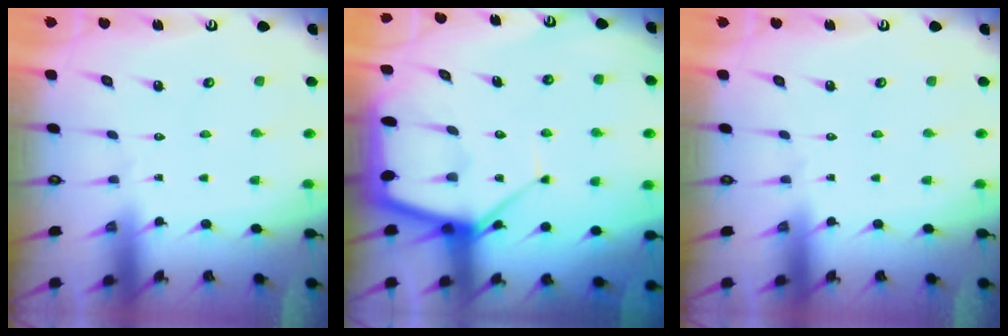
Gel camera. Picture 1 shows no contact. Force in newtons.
{"total": 13.0, "press": 12.9, "slide": 0.9}
{"total": 0.0}